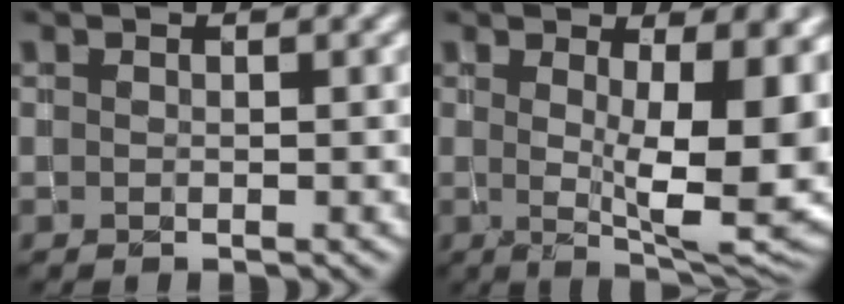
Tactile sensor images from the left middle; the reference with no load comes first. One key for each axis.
{"total": 12.4, "fx": 0.7, "fy": 4.1, "fz": 11.7, "tx": -0.143, "ty": -0.012, "tz": 0.018}